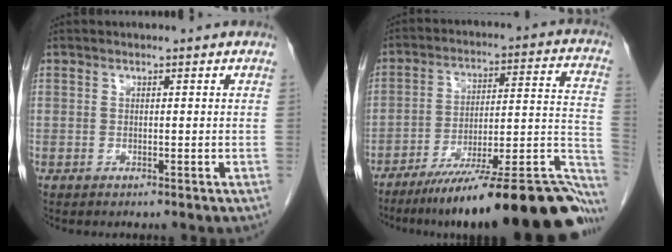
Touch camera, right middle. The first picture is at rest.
{"total": 27.4, "force": [-20.8, 3.1, 17.5], "torque": [-0.152, 0.011, -0.300]}